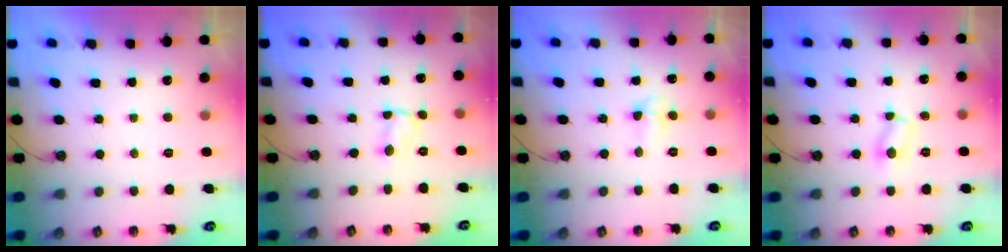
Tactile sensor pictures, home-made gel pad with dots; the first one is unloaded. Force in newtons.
{"total": 1.1, "press": 1.1, "slide": 0.2}
{"total": 5.0, "press": 3.3, "slide": 3.7}
{"total": 3.1, "press": 3.1, "slide": 0.4}